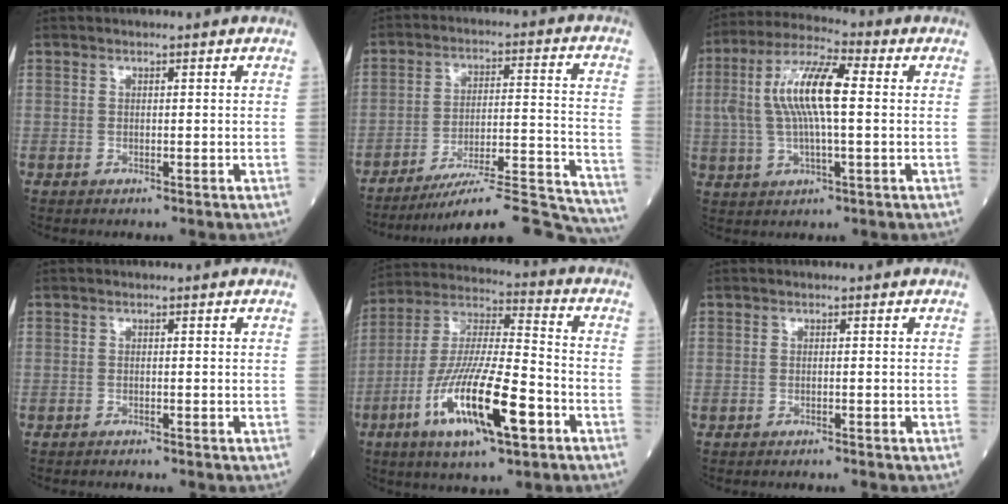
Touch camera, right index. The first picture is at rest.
{"total": 21.0, "force": [-19.8, -0.2, 7.0], "torque": [-0.053, 0.018, -0.277]}
{"total": 11.3, "force": [1.1, 2.5, 11.0], "torque": [-0.230, 0.023, 0.021]}
{"total": 0.9, "force": [-0.8, -0.1, 0.2], "torque": [-0.006, 0.000, -0.010]}
{"total": 17.6, "force": [-7.1, 3.1, 15.8], "torque": [-0.313, -0.018, -0.123]}
{"total": 1.1, "force": [-1.1, -0.3, 0.3], "torque": [-0.004, 0.000, -0.012]}